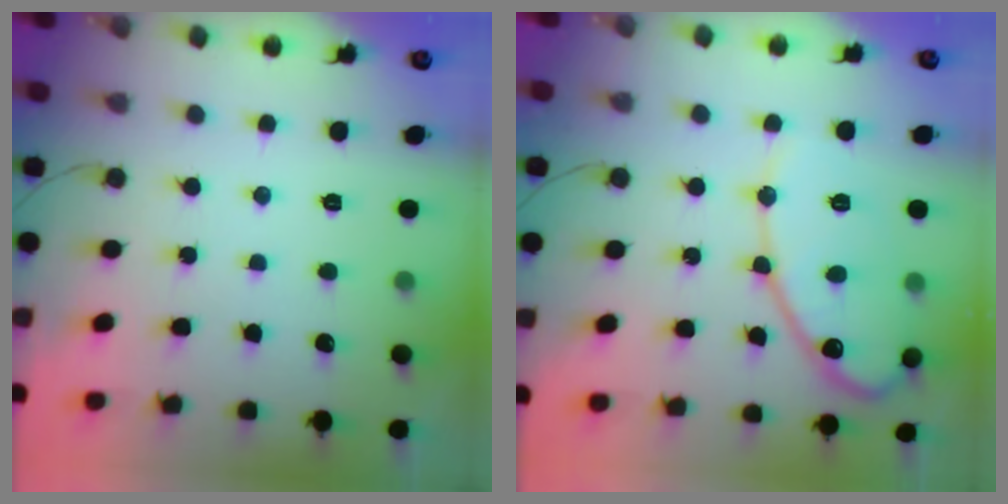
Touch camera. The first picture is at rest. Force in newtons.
{"total": 14.5, "press": 14.5, "slide": 0.9}